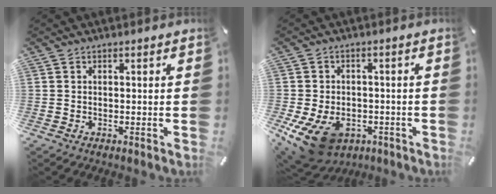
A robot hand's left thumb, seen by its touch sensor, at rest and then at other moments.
{"total": 12.0, "force": [-5.5, 8.2, 6.8], "torque": [-0.136, 0.029, -0.094]}